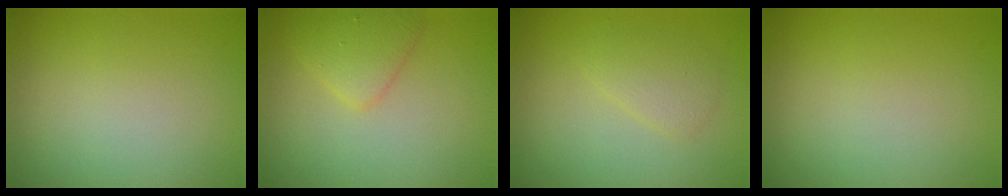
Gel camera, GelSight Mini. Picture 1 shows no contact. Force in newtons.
{"total": 2.3, "press": 2.3, "slide": 0.0}
{"total": 1.7, "press": 1.7, "slide": 0.1}
{"total": 0.0}